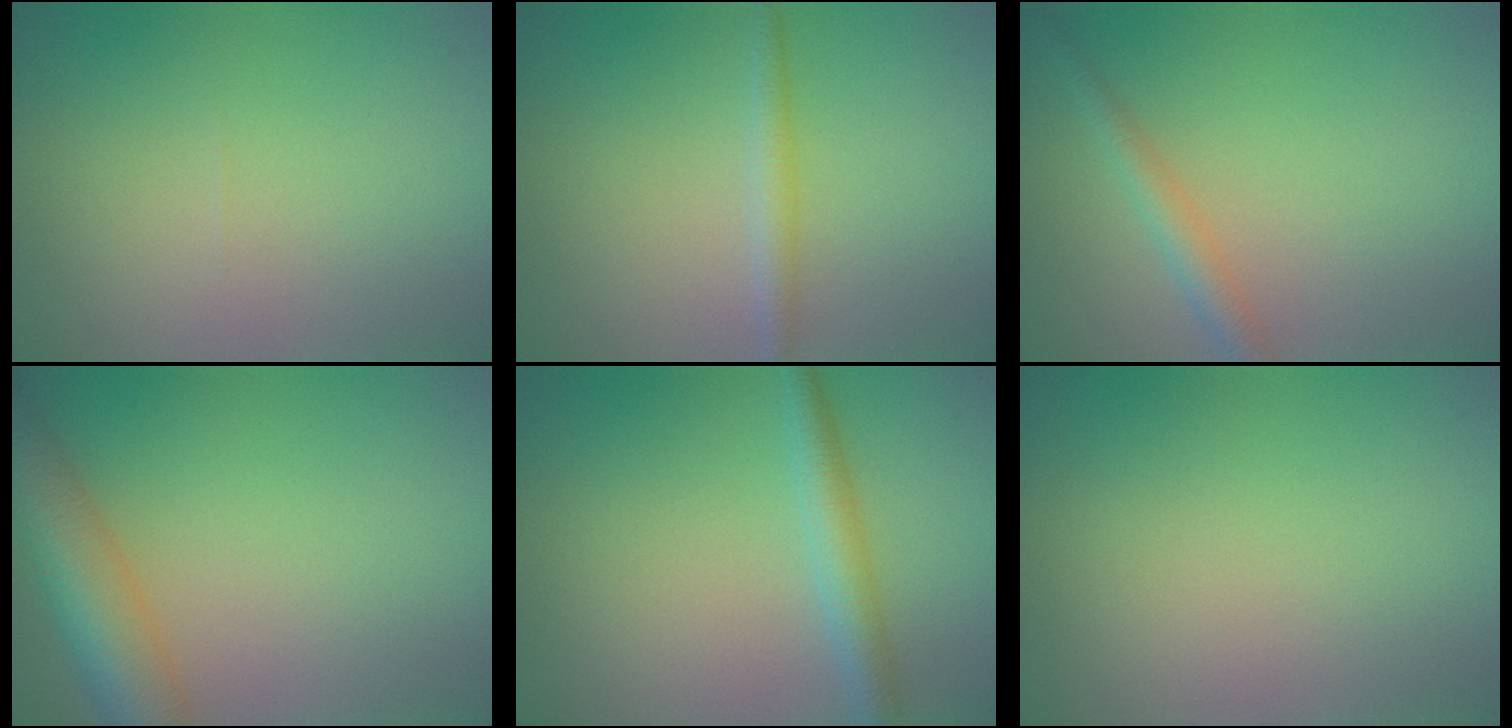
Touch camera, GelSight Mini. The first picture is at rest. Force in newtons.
{"total": 1.8, "press": 1.8, "slide": 0.0}
{"total": 2.2, "press": 2.2, "slide": 0.1}
{"total": 7.4, "press": 7.4, "slide": 0.5}
{"total": 2.8, "press": 2.8, "slide": 0.1}
{"total": 0.0}